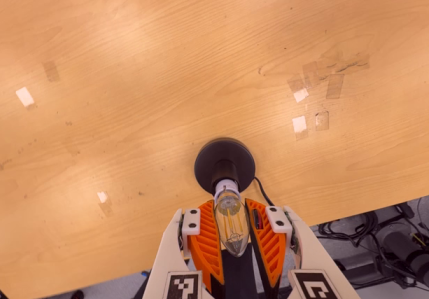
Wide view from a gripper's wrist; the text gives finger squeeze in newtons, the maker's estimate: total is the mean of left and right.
{"total": 12.6, "left": 12.2, "right": 13.0}